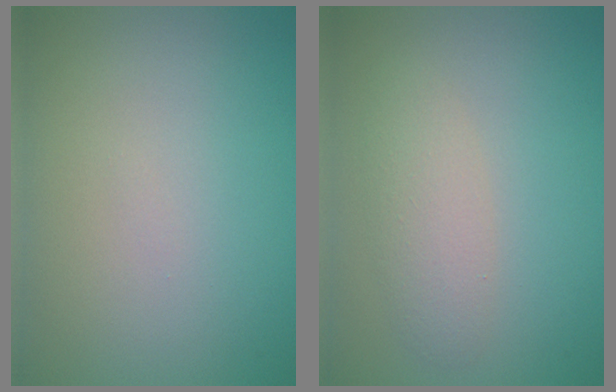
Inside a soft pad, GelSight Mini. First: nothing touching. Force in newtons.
{"total": 2.4, "press": 2.4, "slide": 0.1}